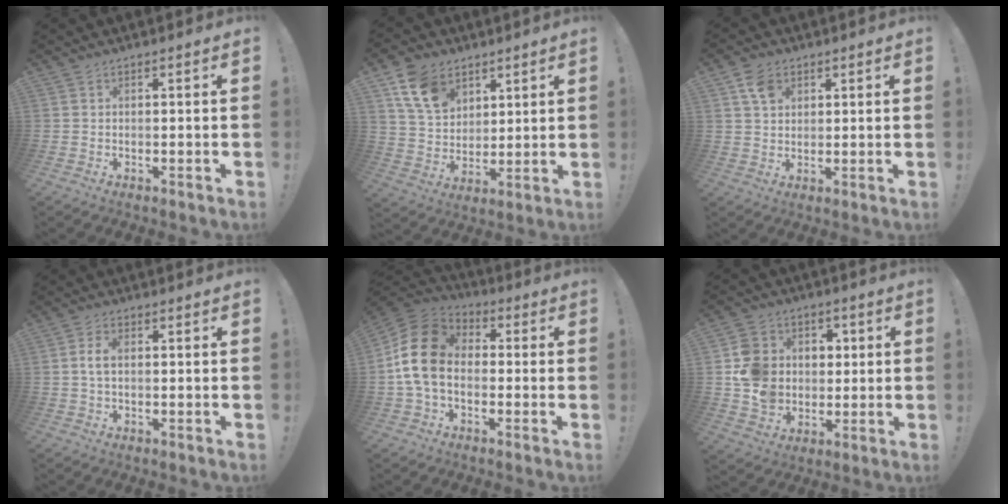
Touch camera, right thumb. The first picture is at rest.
{"total": 13.1, "force": [7.3, 8.9, 6.1], "torque": [-0.109, -0.027, 0.147]}
{"total": 6.0, "force": [3.1, 4.4, 2.6], "torque": [-0.042, -0.005, 0.059]}
{"total": 3.7, "force": [0.4, 2.0, 3.1], "torque": [-0.058, 0.002, 0.004]}
{"total": 16.4, "force": [-0.2, 11.8, 11.3], "torque": [-0.204, 0.022, 0.004]}
{"total": 14.1, "force": [0.1, 13.0, 5.4], "torque": [-0.077, 0.007, 0.013]}